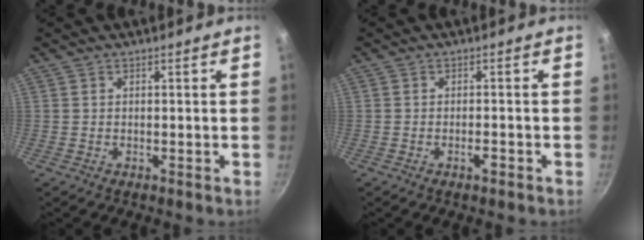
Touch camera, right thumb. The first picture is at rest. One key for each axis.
{"total": 1.7, "fx": -1.0, "fy": 0.5, "fz": 1.3, "tx": -0.019, "ty": 0.009, "tz": -0.018}